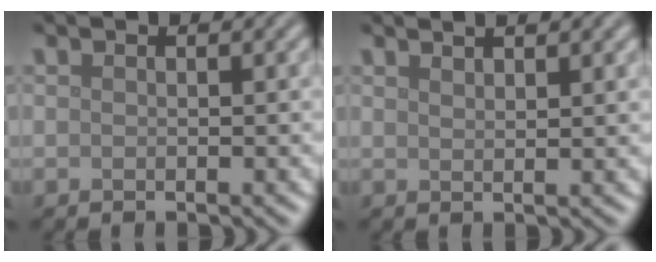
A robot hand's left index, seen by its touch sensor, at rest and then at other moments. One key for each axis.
{"total": 2.5, "fx": 1.9, "fy": 0.6, "fz": 1.4, "tx": -0.006, "ty": 0.012, "tz": 0.016}